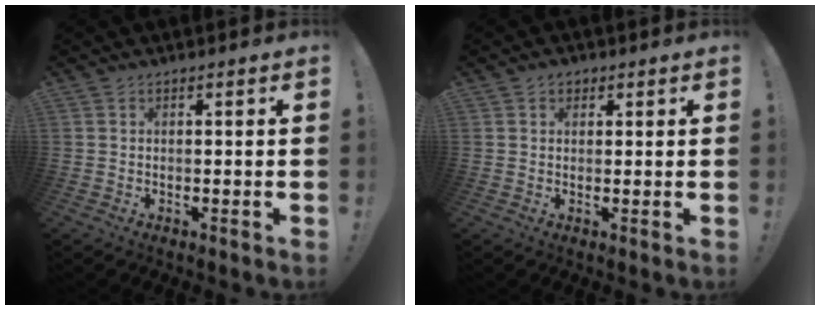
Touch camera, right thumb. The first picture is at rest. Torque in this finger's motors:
{"motor_torque": [-0.13, 0.67, 0.13, -0.17, -0.03]}